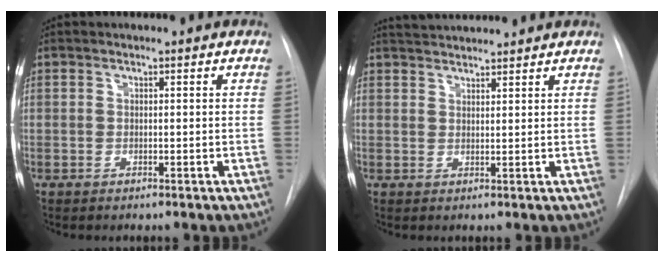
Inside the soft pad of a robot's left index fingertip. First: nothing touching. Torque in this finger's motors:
{"motor_torque": [-0.12, -0.58, 0.07, 0.04]}